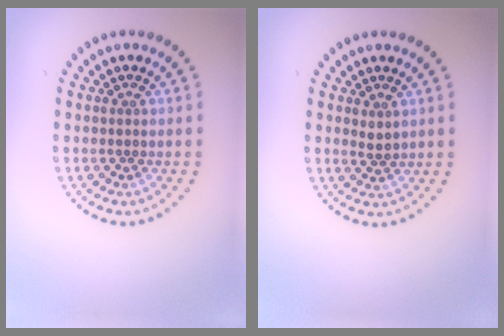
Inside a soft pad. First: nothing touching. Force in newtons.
{"total": 0.8, "press": 0.7, "slide": 0.4}